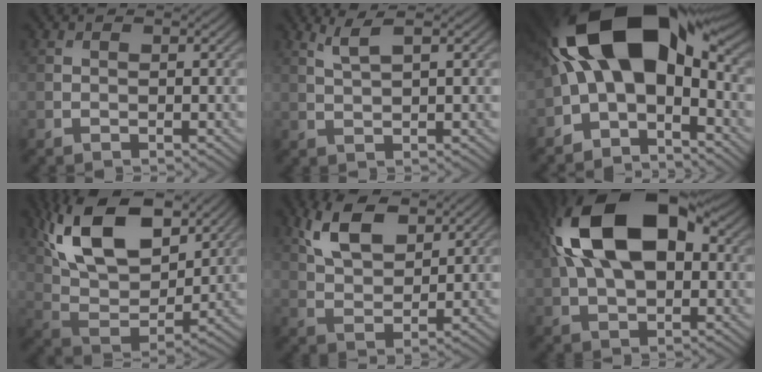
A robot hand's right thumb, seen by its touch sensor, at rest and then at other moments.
{"total": 2.6, "force": [1.5, 0.3, 2.1], "torque": [-0.053, 0.005, 0.036]}
{"total": 18.3, "force": [0.7, 10.1, 15.3], "torque": [-0.273, 0.010, 0.013]}
{"total": 16.4, "force": [8.9, 8.0, 11.3], "torque": [-0.233, 0.009, 0.141]}
{"total": 7.8, "force": [4.3, 3.7, 5.4], "torque": [-0.122, 0.004, 0.086]}
{"total": 17.8, "force": [3.9, 10.3, 14.0], "torque": [-0.259, 0.035, 0.048]}